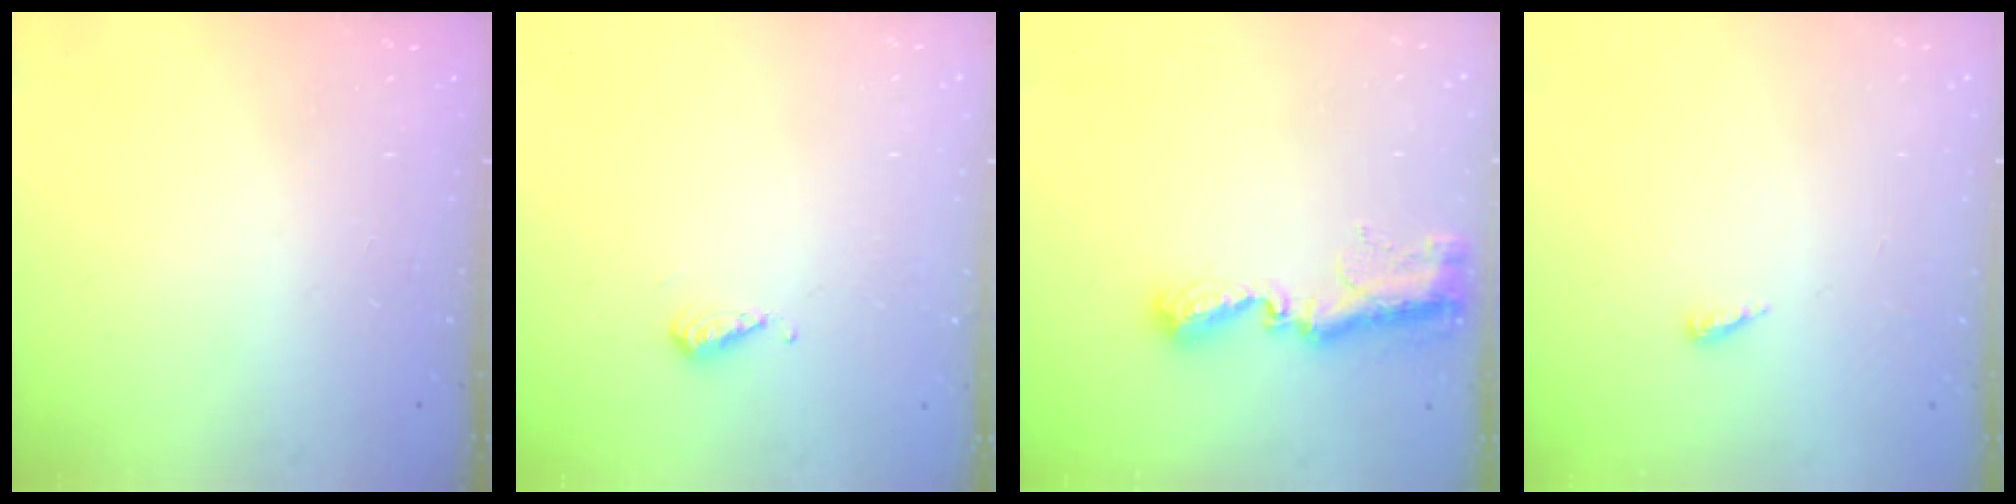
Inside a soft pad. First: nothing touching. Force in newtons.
{"total": 4.6, "press": 4.5, "slide": 0.9}
{"total": 9.9, "press": 9.9, "slide": 0.7}
{"total": 2.8, "press": 2.8, "slide": 0.2}